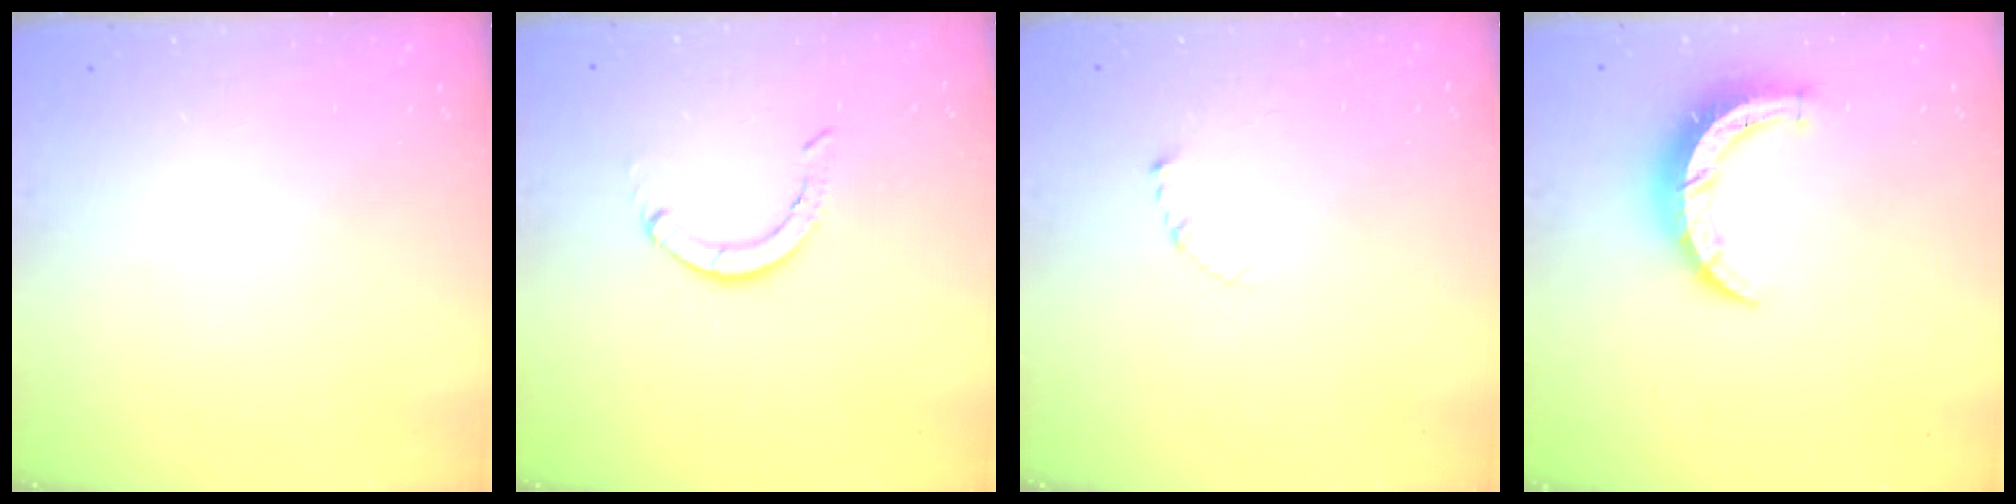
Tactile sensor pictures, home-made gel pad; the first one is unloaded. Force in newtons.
{"total": 2.9, "press": 2.9, "slide": 0.1}
{"total": 2.7, "press": 2.7, "slide": 0.3}
{"total": 7.9, "press": 7.9, "slide": 0.2}